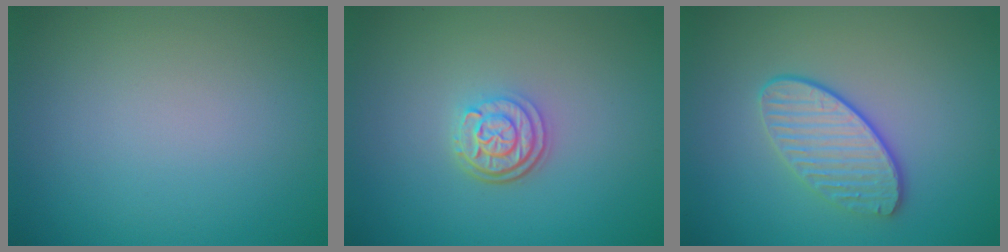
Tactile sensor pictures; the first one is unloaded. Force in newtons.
{"total": 3.0, "press": 2.4, "slide": 1.8}
{"total": 3.5, "press": 3.2, "slide": 1.4}